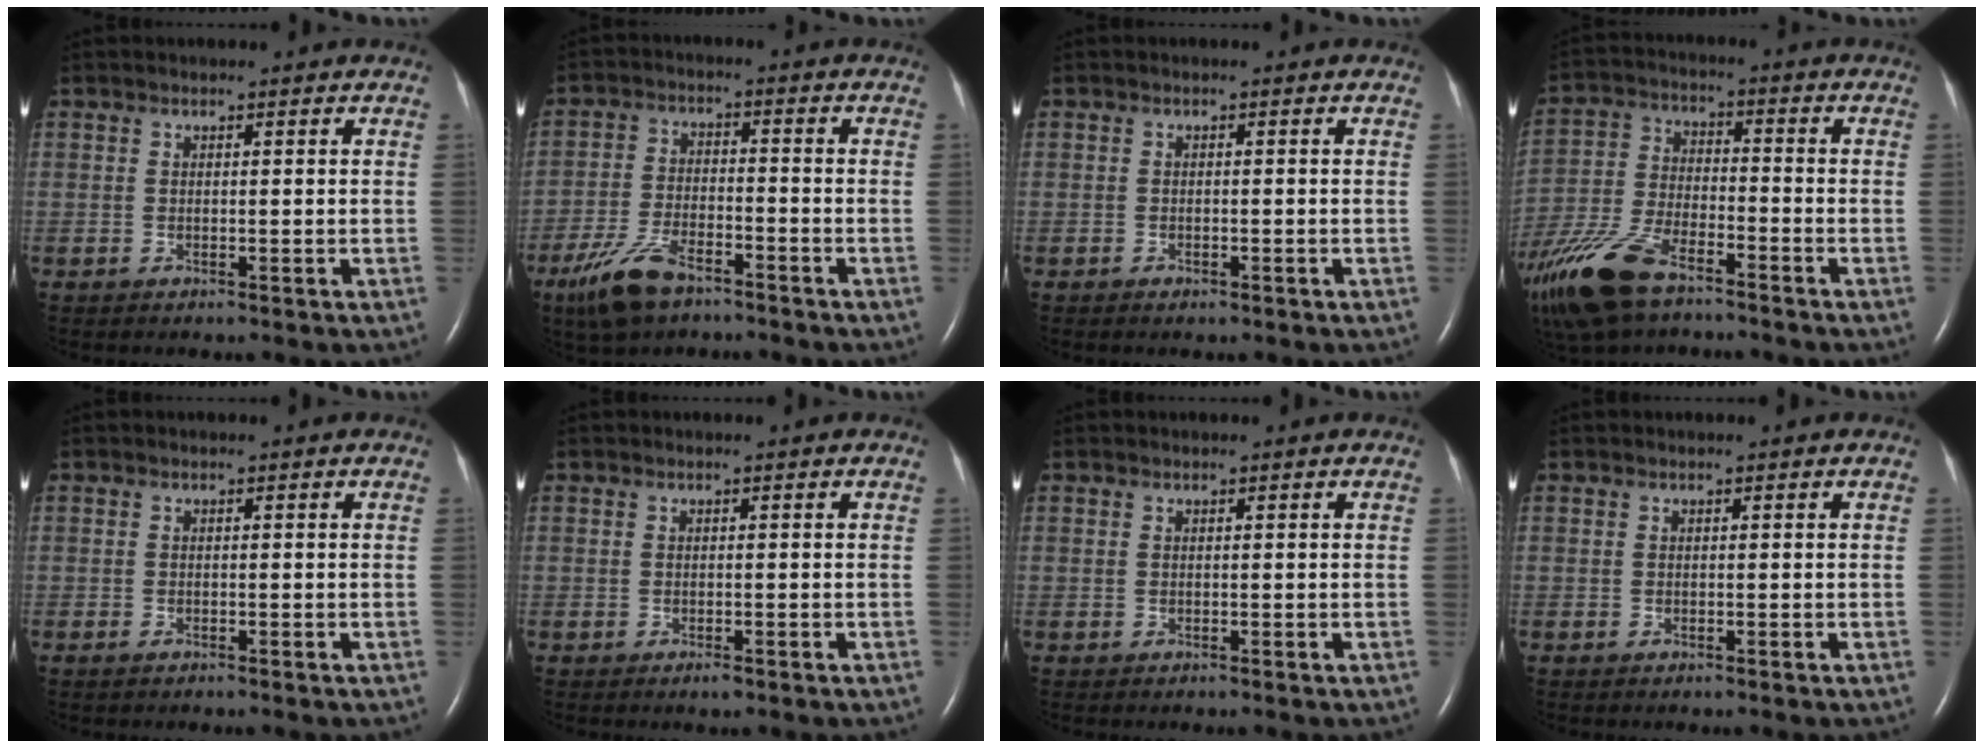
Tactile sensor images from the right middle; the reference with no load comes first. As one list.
[{"total": 8.6, "force": [-6.0, 2.9, 5.4], "torque": [-0.122, -0.013, -0.112]}, {"total": 1.1, "force": [-0.7, 0.5, 0.7], "torque": [-0.015, -0.001, -0.007]}, {"total": 16.6, "force": [-11.7, 5.9, 10.2], "torque": [-0.255, -0.028, -0.221]}, {"total": 0.6, "force": [-0.5, 0.2, 0.3], "torque": [-0.010, -0.001, -0.006]}, {"total": 0.9, "force": [-0.6, 0.2, 0.6], "torque": [-0.012, -0.002, -0.007]}, {"total": 0.0}, {"total": 0.0}]